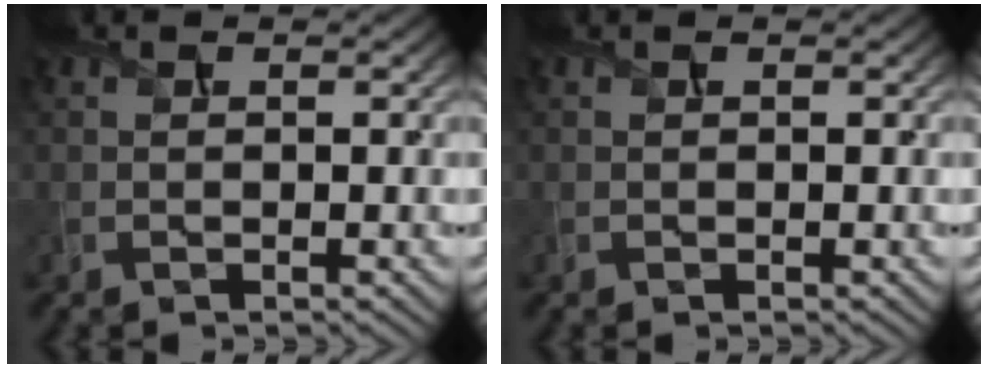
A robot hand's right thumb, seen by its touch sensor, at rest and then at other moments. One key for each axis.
{"total": 0.0}